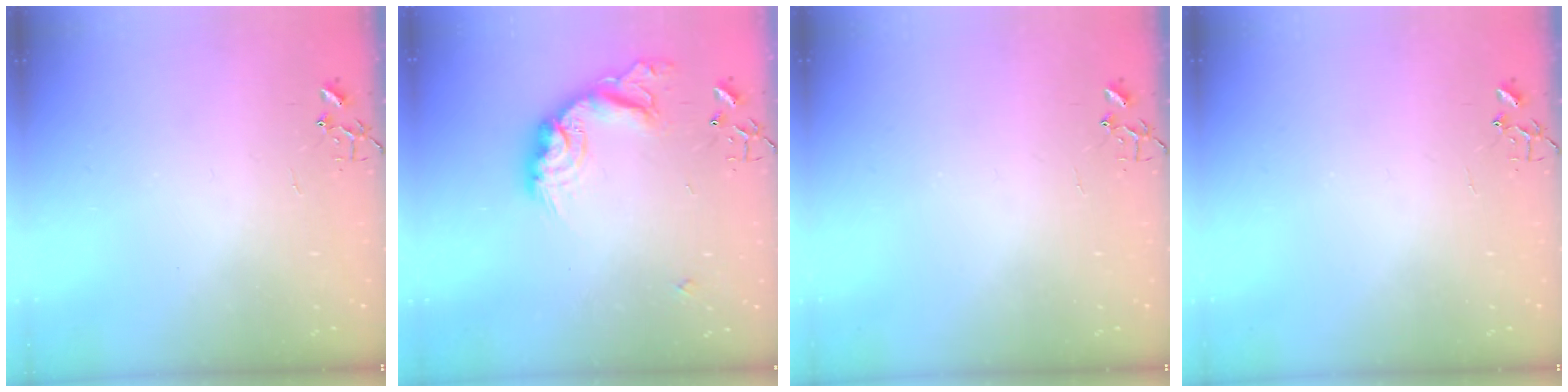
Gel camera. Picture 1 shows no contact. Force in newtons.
{"total": 17.9, "press": 17.8, "slide": 1.1}
{"total": 0.0}
{"total": 0.0}